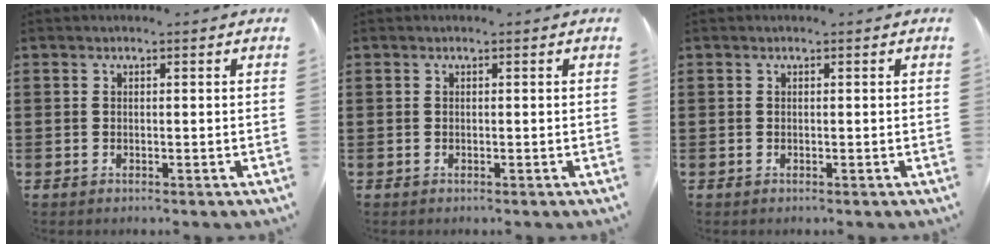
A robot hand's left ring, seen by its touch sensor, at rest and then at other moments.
{"total": 0.0}
{"total": 0.0}